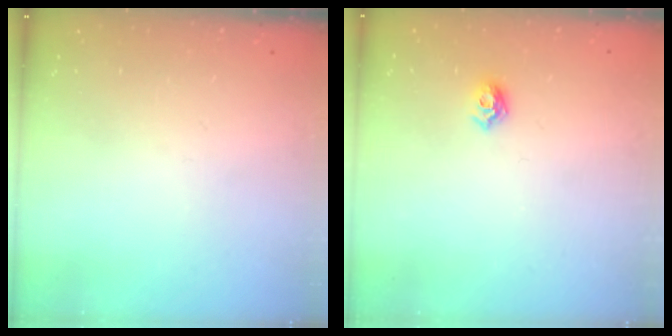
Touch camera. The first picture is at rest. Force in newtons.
{"total": 5.9, "press": 5.8, "slide": 1.0}